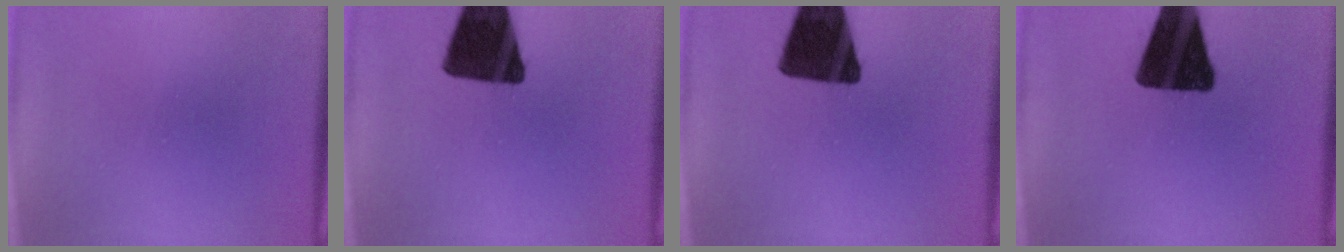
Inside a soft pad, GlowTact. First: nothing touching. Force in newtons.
{"total": 16.1}
{"total": 16.1}
{"total": 17.1}